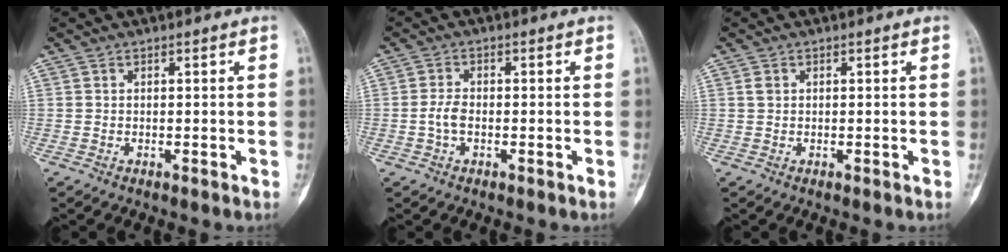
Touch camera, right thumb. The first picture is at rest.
{"total": 2.8, "force": [-0.7, 1.5, 2.3], "torque": [-0.051, 0.008, -0.017]}
{"total": 0.9, "force": [0.3, 0.7, 0.5], "torque": [-0.005, 0.005, 0.006]}